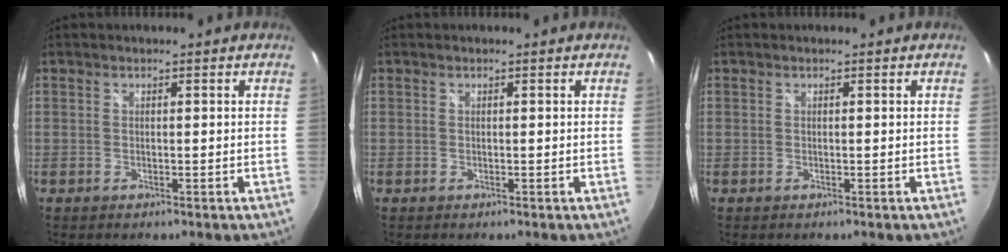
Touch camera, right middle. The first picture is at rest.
{"total": 0.0}
{"total": 0.0}